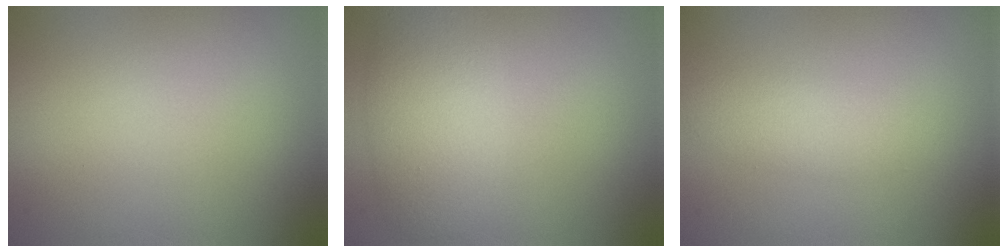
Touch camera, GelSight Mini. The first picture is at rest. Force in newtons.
{"total": 4.9, "press": 4.9, "slide": 0.5}
{"total": 2.1, "press": 2.1, "slide": 0.1}